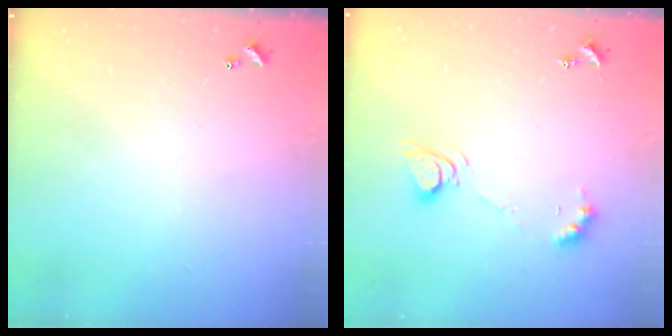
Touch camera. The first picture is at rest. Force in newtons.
{"total": 7.8, "press": 7.7, "slide": 0.9}